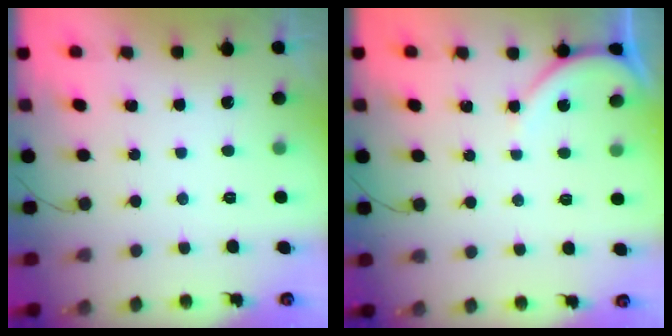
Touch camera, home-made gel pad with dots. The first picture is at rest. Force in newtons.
{"total": 4.4, "press": 4.4, "slide": 0.6}